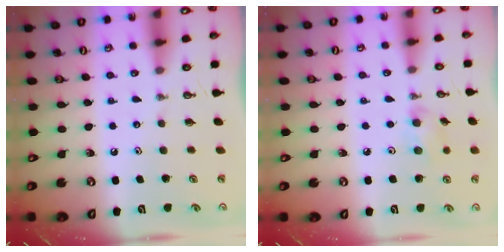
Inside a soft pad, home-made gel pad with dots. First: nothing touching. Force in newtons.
{"total": 5.3, "press": 5.1, "slide": 1.3}